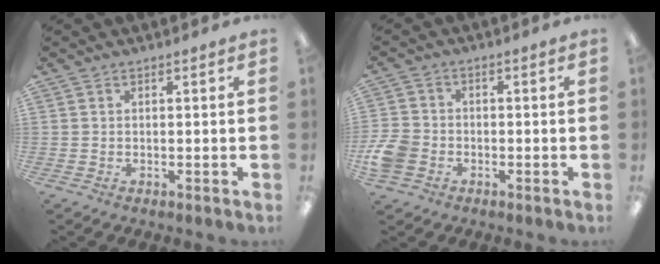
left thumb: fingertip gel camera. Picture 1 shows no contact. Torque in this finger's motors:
{"motor_torque": [-0.69, 0.62, 0.38, -0.15, 0.04]}